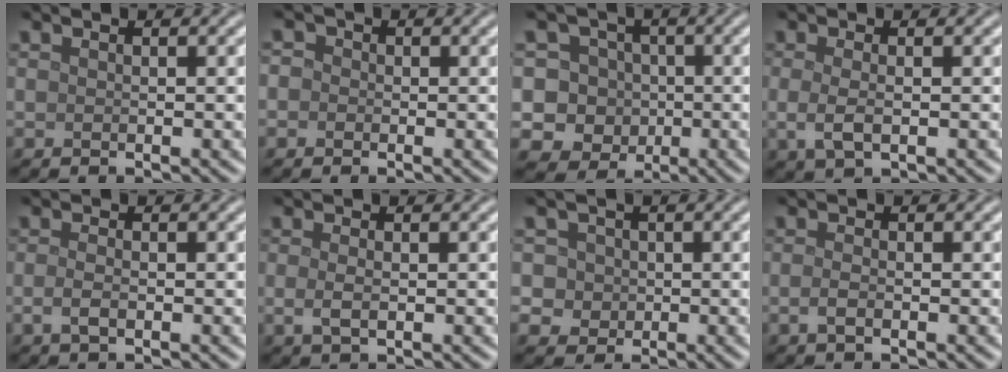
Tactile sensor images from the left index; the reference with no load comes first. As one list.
[{"total": 1.3, "force": [0.0, 1.2, 0.5], "torque": [-0.004, 0.000, -0.016]}, {"total": 7.1, "force": [-0.6, 6.7, 2.3], "torque": [-0.025, 0.029, -0.045]}, {"total": 2.3, "force": [-0.2, 0.9, 2.1], "torque": [-0.047, -0.007, -0.006]}, {"total": 1.5, "force": [-0.4, 0.6, 1.3], "torque": [-0.029, -0.004, -0.011]}, {"total": 1.6, "force": [-0.1, 0.6, 1.5], "torque": [-0.033, -0.003, -0.002]}, {"total": 4.7, "force": [1.3, 4.1, 1.9], "torque": [-0.025, 0.025, 0.004]}, {"total": 1.2, "force": [-0.4, 0.5, 1.0], "torque": [-0.025, -0.003, -0.010]}]